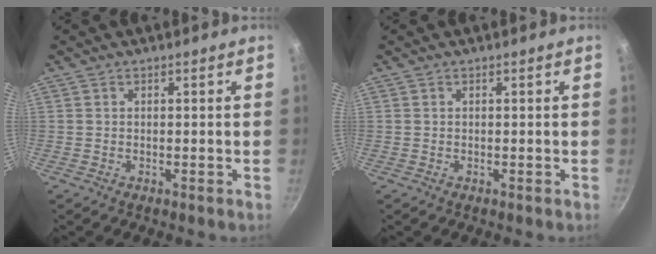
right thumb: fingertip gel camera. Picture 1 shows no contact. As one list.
[{"total": 0.0}]